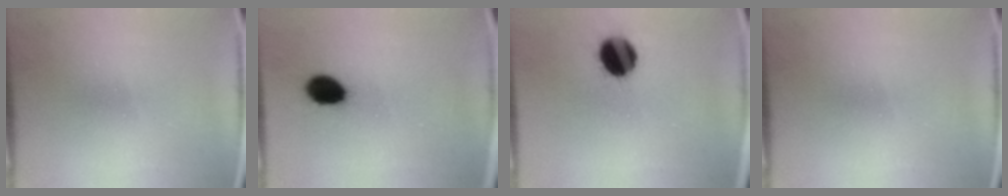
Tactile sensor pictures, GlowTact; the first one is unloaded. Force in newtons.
{"total": 6.8}
{"total": 10.7}
{"total": 0.0}